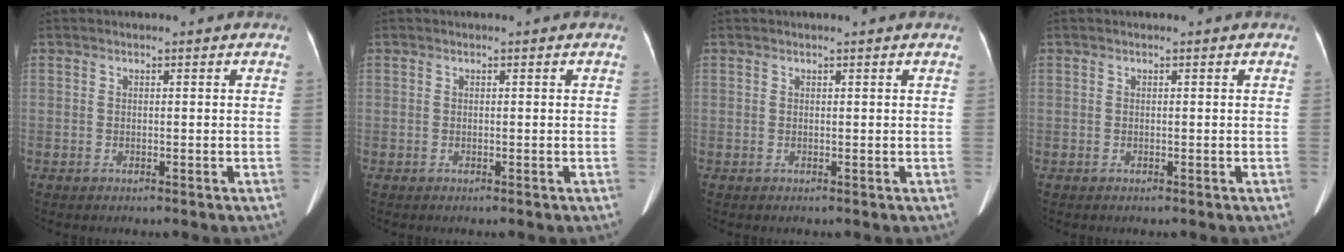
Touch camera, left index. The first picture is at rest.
{"total": 0.0}
{"total": 1.2, "force": [1.1, -0.1, 0.4], "torque": [-0.007, 0.011, 0.015]}
{"total": 0.0}